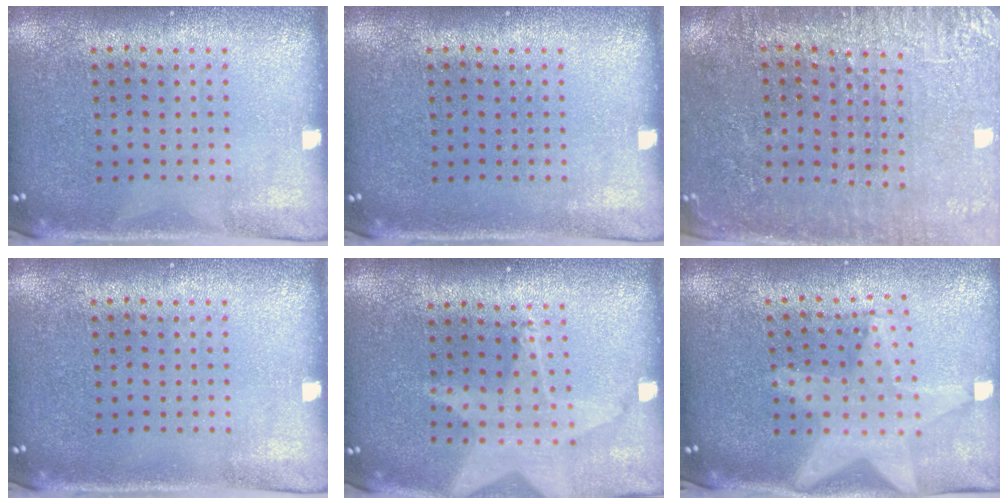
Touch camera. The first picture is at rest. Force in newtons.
{"total": 0.0}
{"total": 2.9, "press": 2.8, "slide": 0.9}
{"total": 0.0}
{"total": 2.0, "press": 1.6, "slide": 1.2}
{"total": 2.2, "press": 1.7, "slide": 1.3}